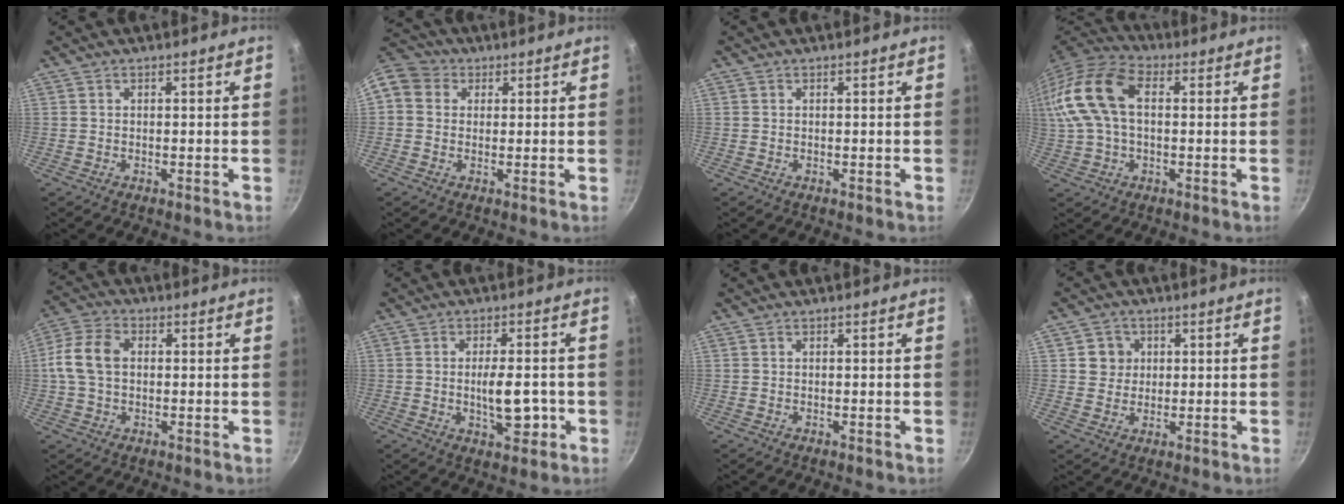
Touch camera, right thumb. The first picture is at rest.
{"total": 8.9, "force": [1.8, 7.7, 4.1], "torque": [-0.073, 0.022, 0.015]}
{"total": 0.0}
{"total": 16.4, "force": [2.4, 9.9, 12.9], "torque": [-0.268, 0.029, 0.032]}
{"total": 9.1, "force": [0.6, 6.2, 6.7], "torque": [-0.131, 0.023, 0.002]}
{"total": 7.7, "force": [-1.4, 3.3, 6.8], "torque": [-0.085, 0.001, -0.018]}
{"total": 0.0}
{"total": 4.4, "force": [1.1, 4.2, 0.9], "torque": [0.016, 0.003, 0.014]}